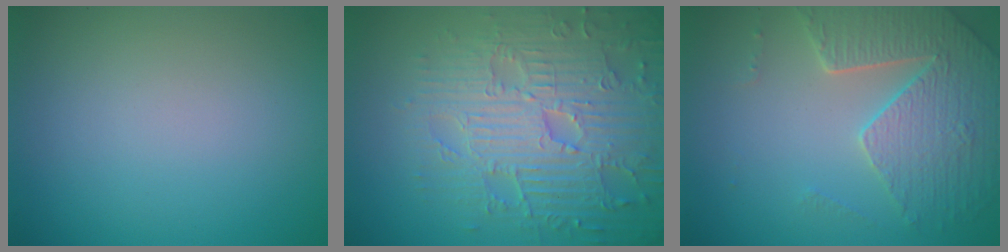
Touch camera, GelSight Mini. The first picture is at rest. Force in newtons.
{"total": 7.9, "press": 6.1, "slide": 5.1}
{"total": 4.9, "press": 4.5, "slide": 1.9}